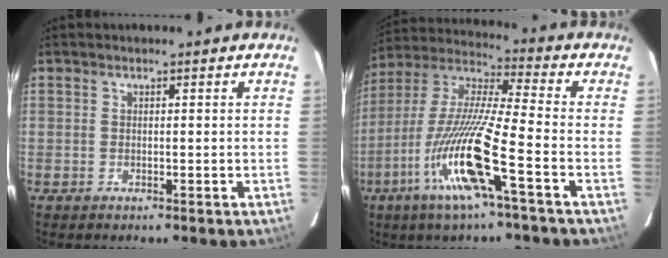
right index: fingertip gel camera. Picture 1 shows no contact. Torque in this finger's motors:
{"motor_torque": [2.05, -0.09, 0.88, 0.21]}